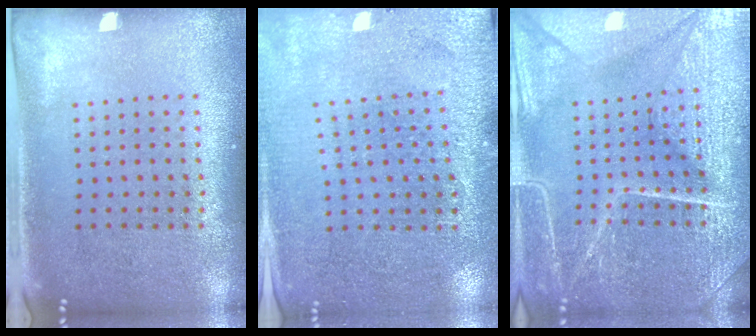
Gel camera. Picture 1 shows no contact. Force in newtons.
{"total": 2.8, "press": 2.8, "slide": 0.2}
{"total": 7.0, "press": 7.0, "slide": 0.8}